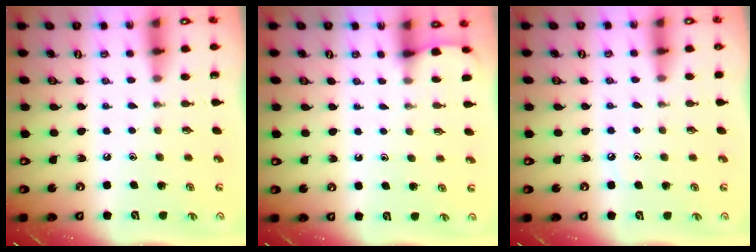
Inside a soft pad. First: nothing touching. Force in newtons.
{"total": 1.8, "press": 1.8, "slide": 0.2}
{"total": 3.7, "press": 3.7, "slide": 0.4}